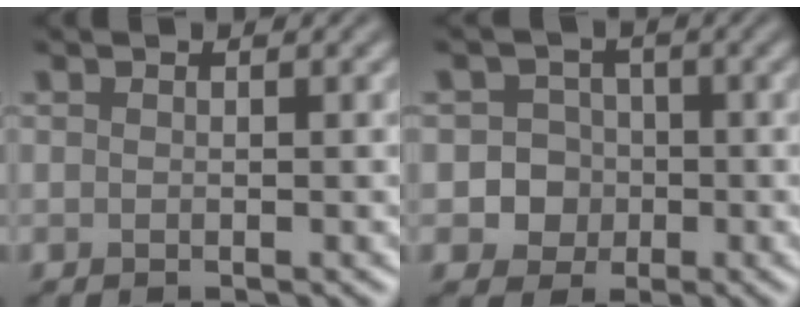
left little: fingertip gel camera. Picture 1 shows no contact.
{"total": 4.1, "force": [-0.8, 3.9, 1.0], "torque": [0.012, 0.015, -0.033]}